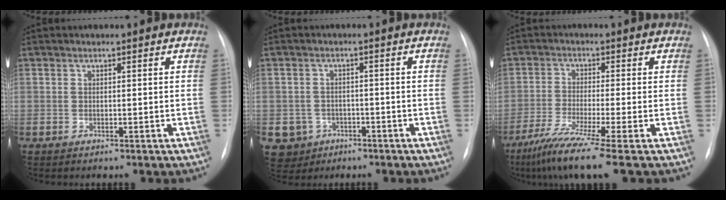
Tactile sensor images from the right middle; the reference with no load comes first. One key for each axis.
{"total": 5.0, "fx": -2.1, "fy": 4.5, "fz": 0.3, "tx": -0.006, "ty": 0.009, "tz": -0.029}
{"total": 9.6, "fx": -6.6, "fy": -1.8, "fz": 6.8, "tx": -0.115, "ty": -0.037, "tz": -0.115}